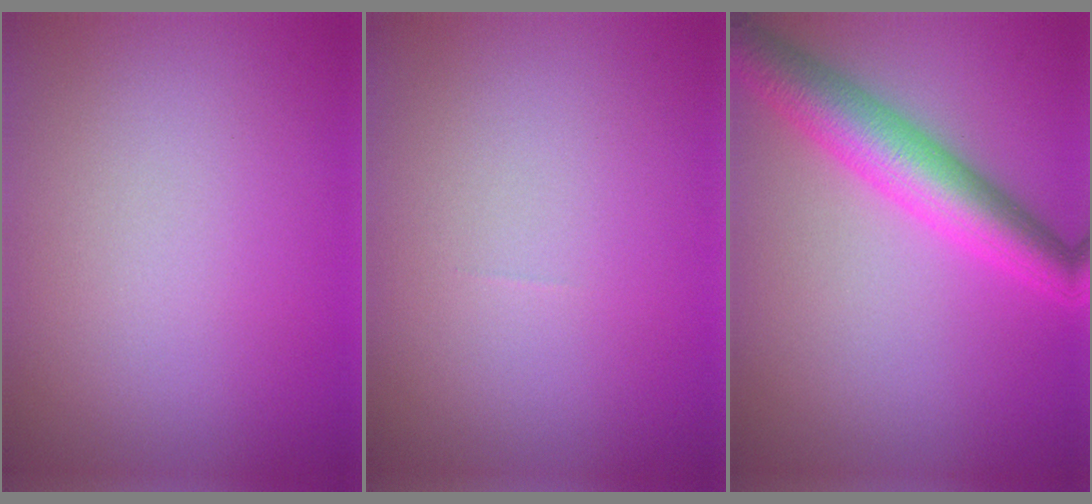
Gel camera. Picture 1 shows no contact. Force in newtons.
{"total": 0.0}
{"total": 6.4, "press": 6.4, "slide": 0.1}